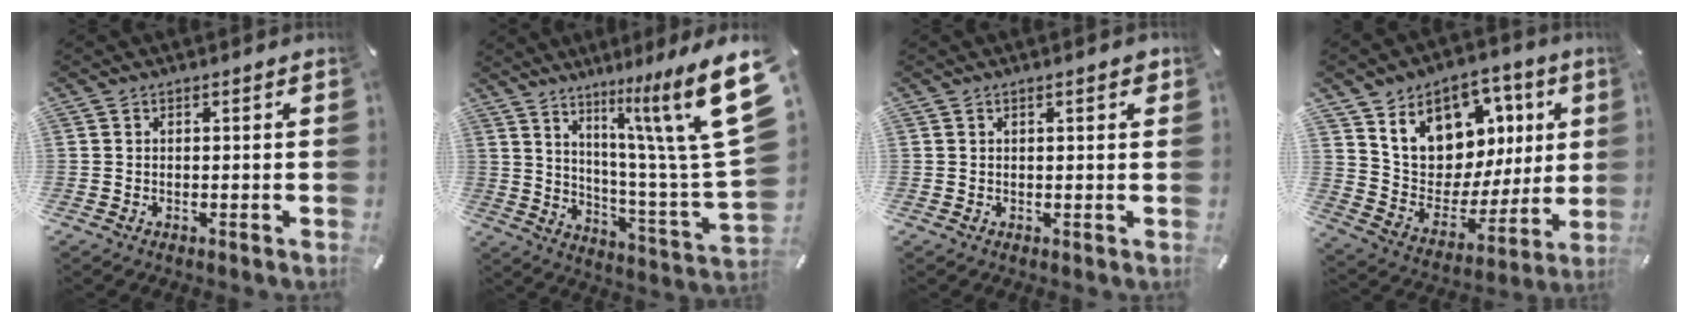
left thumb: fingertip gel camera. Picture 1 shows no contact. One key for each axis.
{"total": 23.0, "fx": 11.8, "fy": 4.3, "fz": 19.3, "tx": -0.272, "ty": -0.095, "tz": 0.185}
{"total": 2.0, "fx": 0.9, "fy": 0.4, "fz": 1.8, "tx": -0.029, "ty": 0.000, "tz": 0.011}
{"total": 14.2, "fx": 7.4, "fy": 11.0, "fz": 5.0, "tx": -0.081, "ty": -0.062, "tz": 0.136}